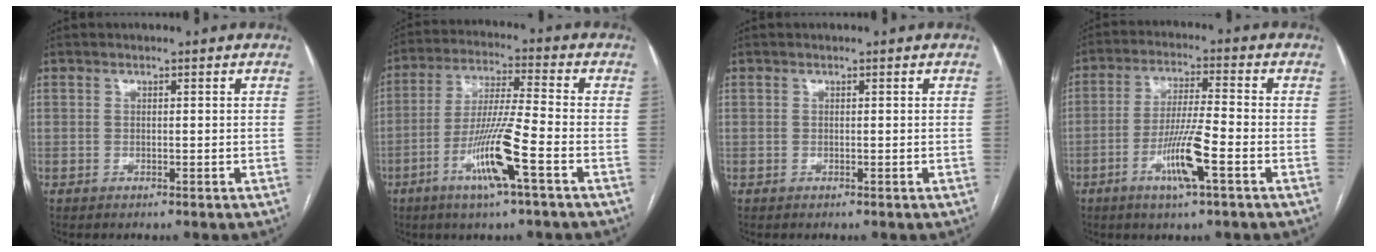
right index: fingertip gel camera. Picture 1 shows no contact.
{"total": 11.3, "force": [-4.9, -0.2, 10.1], "torque": [-0.197, -0.008, -0.093]}
{"total": 0.0}
{"total": 8.7, "force": [-3.6, 0.2, 7.9], "torque": [-0.152, -0.006, -0.065]}